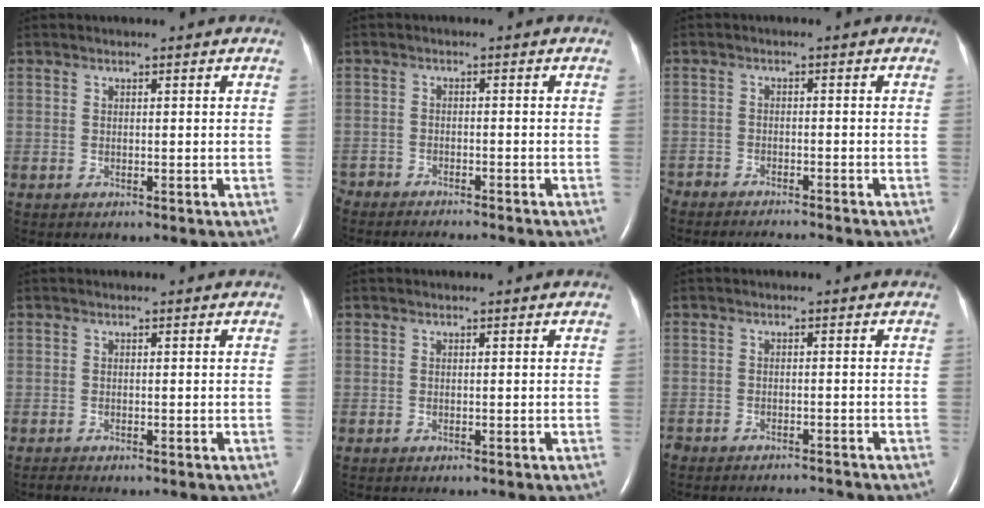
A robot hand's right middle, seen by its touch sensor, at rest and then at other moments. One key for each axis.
{"total": 9.8, "fx": -9.1, "fy": 1.4, "fz": 3.3, "tx": -0.050, "ty": -0.016, "tz": -0.133}
{"total": 8.6, "fx": -8.2, "fy": 0.7, "fz": 2.6, "tx": -0.034, "ty": -0.013, "tz": -0.123}
{"total": 0.5, "fx": -0.5, "fy": 0.0, "fz": 0.1, "tx": -0.008, "ty": -0.003, "tz": -0.010}
{"total": 0.0}
{"total": 4.7, "fx": -4.7, "fy": 0.4, "fz": 0.4, "tx": -0.003, "ty": -0.010, "tz": -0.073}